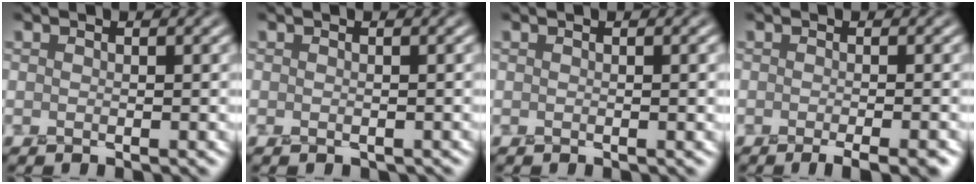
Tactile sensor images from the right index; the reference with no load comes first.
{"total": 0.6, "force": [-0.4, 0.3, 0.3], "torque": [-0.003, -0.003, -0.004]}
{"total": 0.8, "force": [0.1, 0.2, 0.7], "torque": [-0.008, 0.000, 0.002]}
{"total": 2.6, "force": [-1.3, 0.6, 2.2], "torque": [-0.017, -0.003, -0.019]}